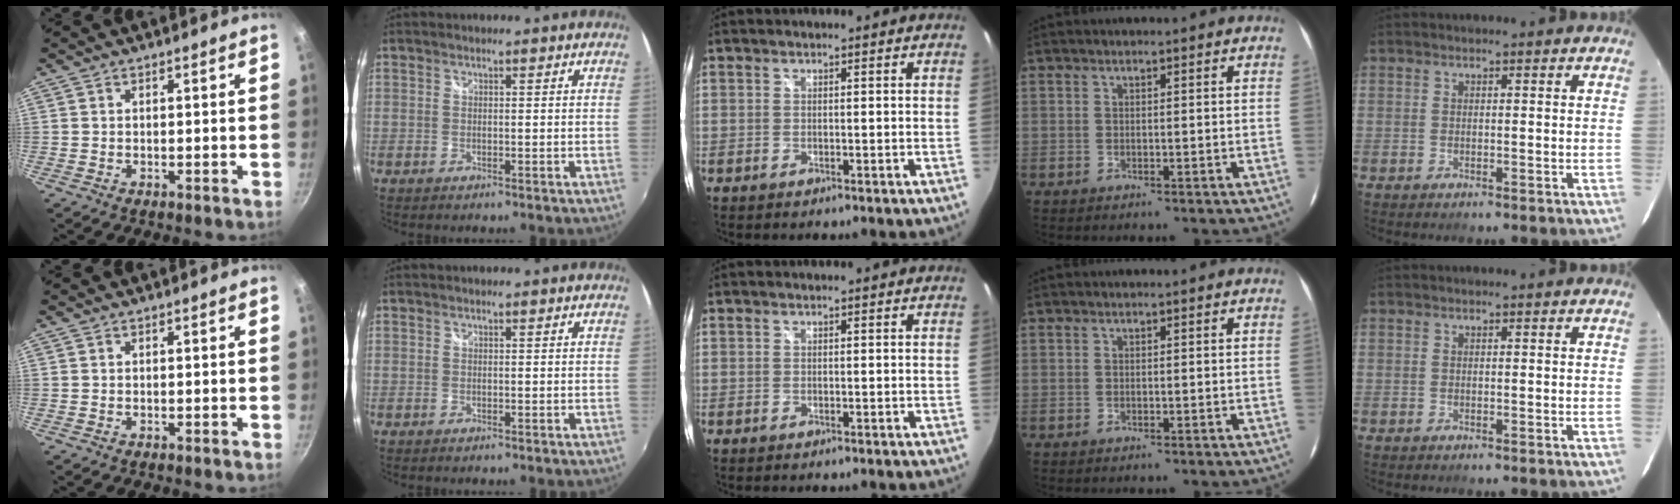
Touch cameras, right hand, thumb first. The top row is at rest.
{}